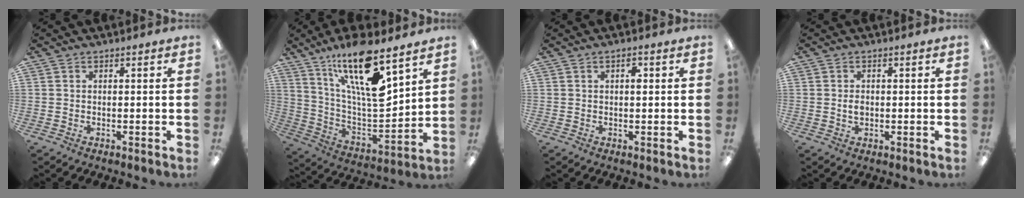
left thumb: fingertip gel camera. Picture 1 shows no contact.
{"total": 20.0, "force": [12.7, 5.7, 14.4], "torque": [-0.261, -0.084, 0.208]}
{"total": 1.9, "force": [0.7, 0.9, 1.5], "torque": [-0.024, 0.002, 0.009]}
{"total": 1.9, "force": [0.1, 1.3, 1.3], "torque": [-0.018, 0.000, -0.002]}